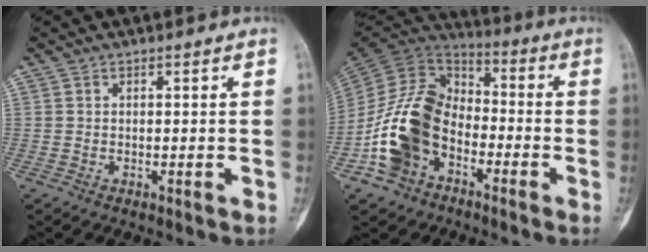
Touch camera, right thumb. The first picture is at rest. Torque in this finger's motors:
{"motor_torque": [2.53, 2.48, 2.01, -0.76, 0.30]}